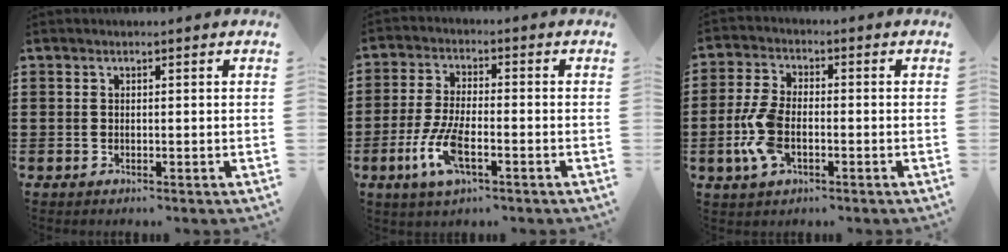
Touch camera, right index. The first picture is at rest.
{"total": 7.8, "force": [-3.2, 2.4, 6.7], "torque": [-0.155, -0.018, -0.062]}
{"total": 7.5, "force": [-2.1, 3.8, 6.1], "torque": [-0.153, -0.008, -0.045]}